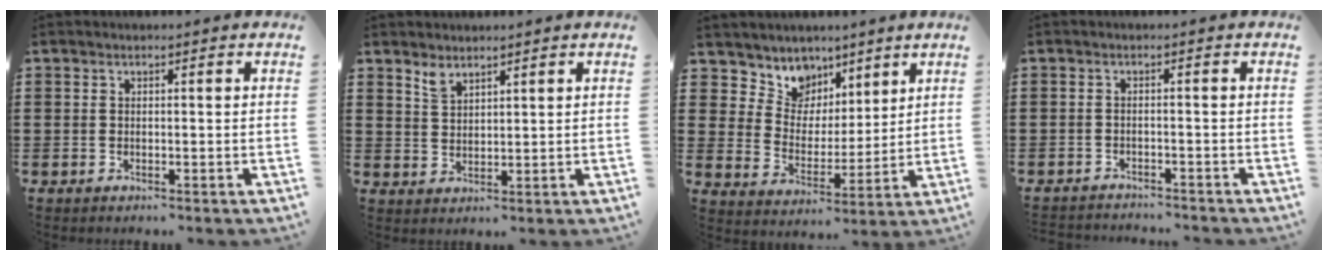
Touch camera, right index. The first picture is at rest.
{"total": 2.7, "force": [2.2, 1.1, 0.9], "torque": [-0.024, 0.002, 0.043]}
{"total": 6.5, "force": [4.6, 4.6, -0.6], "torque": [-0.030, -0.041, 0.082]}
{"total": 1.8, "force": [-1.7, 0.1, -0.1], "torque": [-0.003, 0.001, -0.038]}